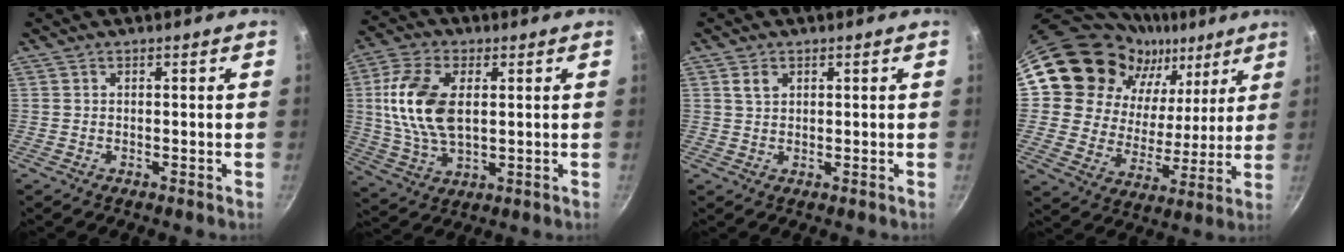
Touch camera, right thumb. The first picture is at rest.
{"total": 14.3, "force": [2.3, 8.1, 11.5], "torque": [-0.221, -0.002, 0.044]}
{"total": 2.3, "force": [1.1, 1.5, 1.4], "torque": [-0.021, -0.001, 0.020]}
{"total": 18.1, "force": [13.0, 10.8, 6.7], "torque": [-0.081, -0.101, 0.218]}